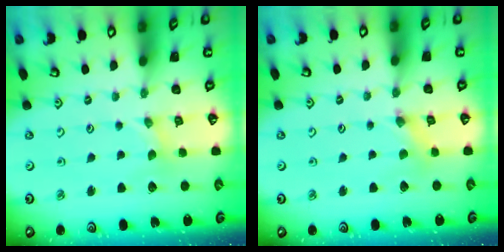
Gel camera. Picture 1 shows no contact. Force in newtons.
{"total": 1.6, "press": 1.6, "slide": 0.3}